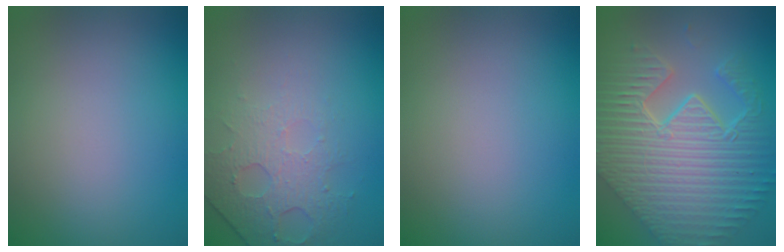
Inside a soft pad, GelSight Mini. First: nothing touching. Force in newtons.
{"total": 4.5, "press": 2.9, "slide": 3.5}
{"total": 0.0}
{"total": 11.9, "press": 7.9, "slide": 8.9}